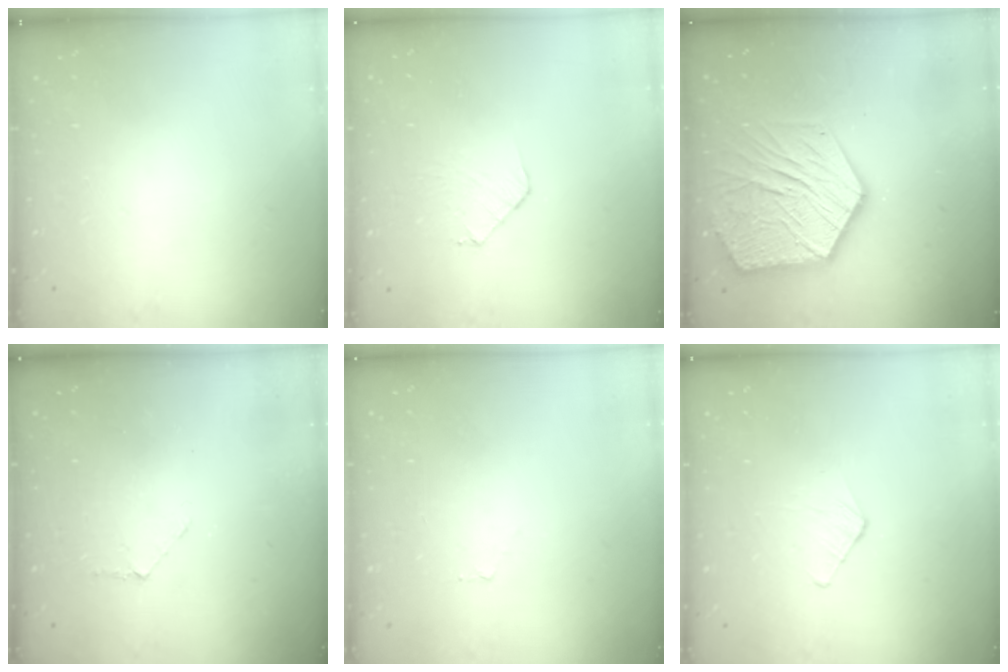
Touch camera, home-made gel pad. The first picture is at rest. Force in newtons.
{"total": 5.1, "press": 5.1, "slide": 0.4}
{"total": 20.1, "press": 20.1, "slide": 1.8}
{"total": 3.9, "press": 3.9, "slide": 0.3}
{"total": 3.3, "press": 3.3, "slide": 0.3}
{"total": 4.4, "press": 4.3, "slide": 0.4}